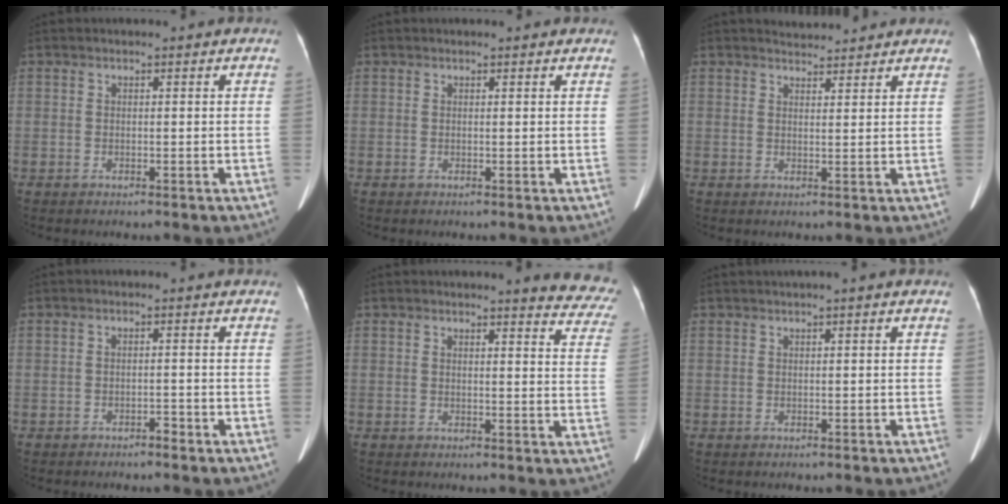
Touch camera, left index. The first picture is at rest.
{"total": 1.5, "force": [1.4, 0.3, 0.5], "torque": [-0.009, 0.004, 0.012]}
{"total": 3.6, "force": [3.6, 0.6, 0.3], "torque": [-0.010, 0.016, 0.051]}
{"total": 1.2, "force": [-1.2, 0.2, 0.3], "torque": [-0.002, -0.007, -0.019]}
{"total": 10.0, "force": [9.4, 1.4, 2.8], "torque": [0.005, -0.066, 0.067]}
{"total": 1.0, "force": [0.5, -0.2, 0.9], "torque": [-0.021, 0.008, 0.012]}